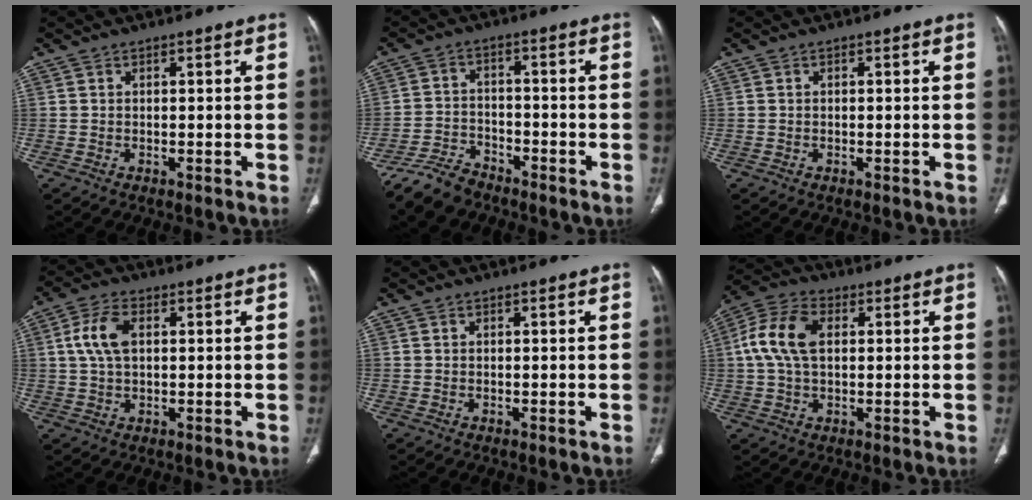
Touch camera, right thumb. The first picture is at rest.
{"total": 7.1, "force": [-6.1, 3.2, 1.8], "torque": [-0.037, 0.026, -0.118]}
{"total": 0.0}
{"total": 6.9, "force": [1.4, 3.9, 5.5], "torque": [-0.118, 0.011, 0.025]}
{"total": 0.0}
{"total": 10.2, "force": [1.6, 6.2, 7.9], "torque": [-0.168, 0.022, 0.027]}